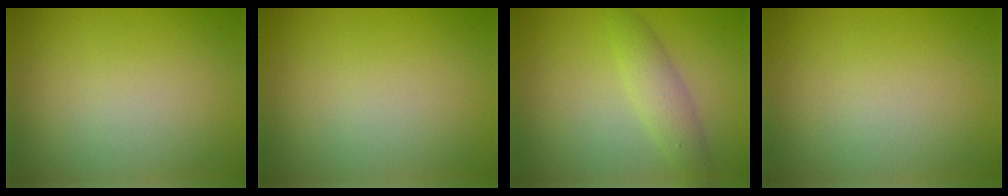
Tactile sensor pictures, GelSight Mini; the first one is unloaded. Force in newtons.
{"total": 0.0}
{"total": 2.7, "press": 2.7, "slide": 0.2}
{"total": 0.0}